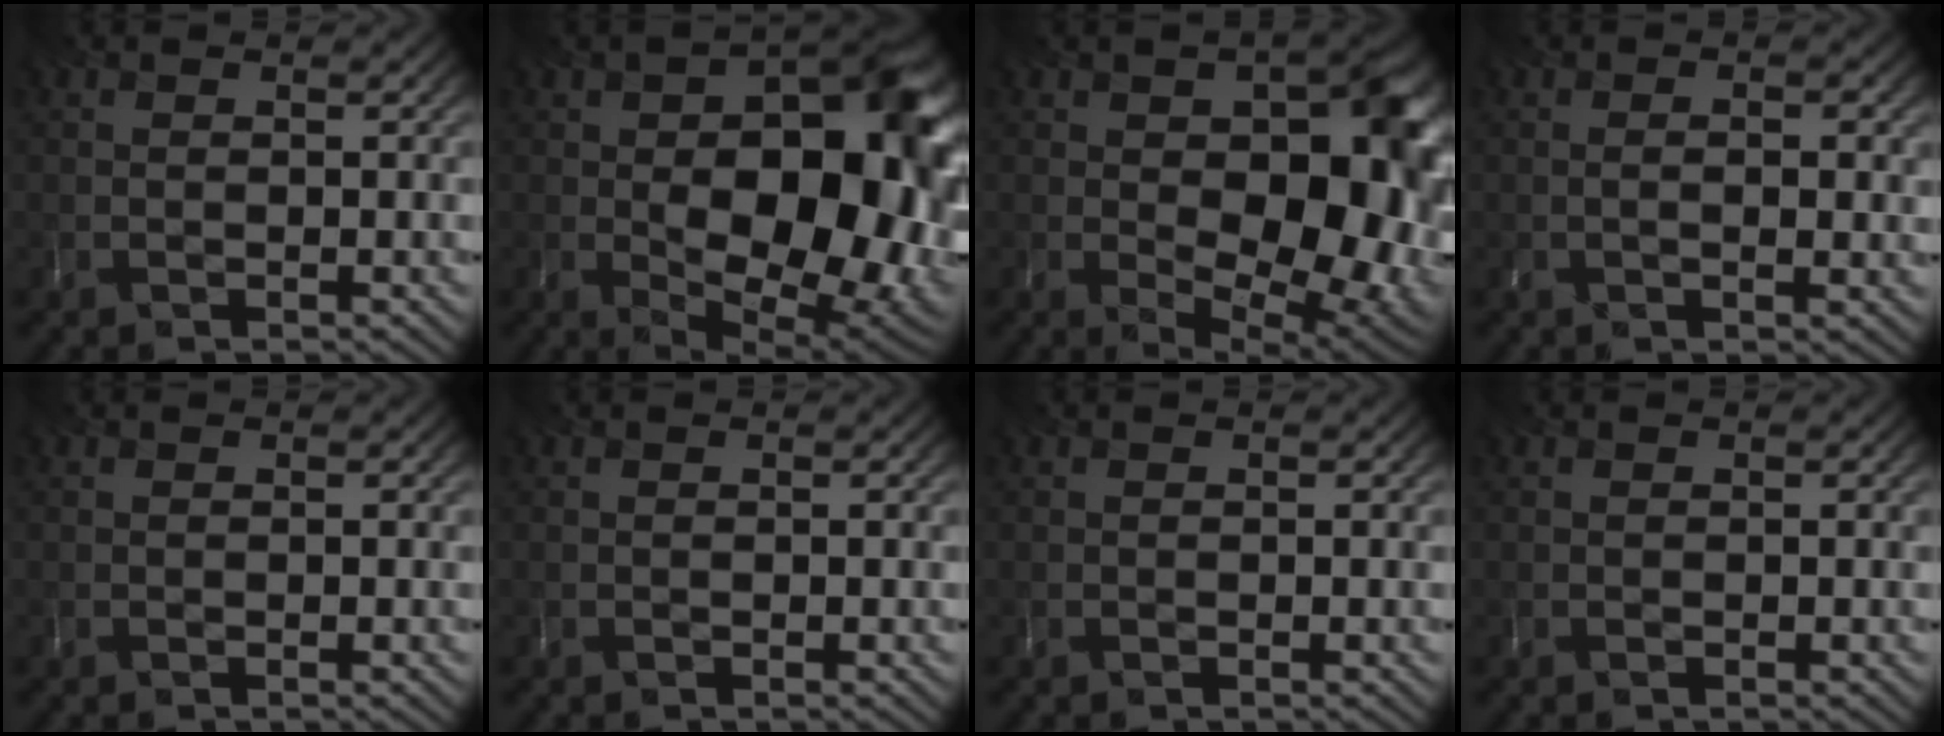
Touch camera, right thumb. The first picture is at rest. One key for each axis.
{"total": 17.3, "fx": -0.9, "fy": 10.2, "fz": 13.9, "tx": -0.179, "ty": -0.029, "tz": 0.004}
{"total": 15.7, "fx": -0.1, "fy": 9.4, "fz": 12.6, "tx": -0.167, "ty": -0.035, "tz": 0.023}
{"total": 2.2, "fx": 0.1, "fy": 0.7, "fz": 2.1, "tx": -0.025, "ty": -0.006, "tz": 0.004}
{"total": 0.0}
{"total": 0.0}
{"total": 0.0}
{"total": 0.0}